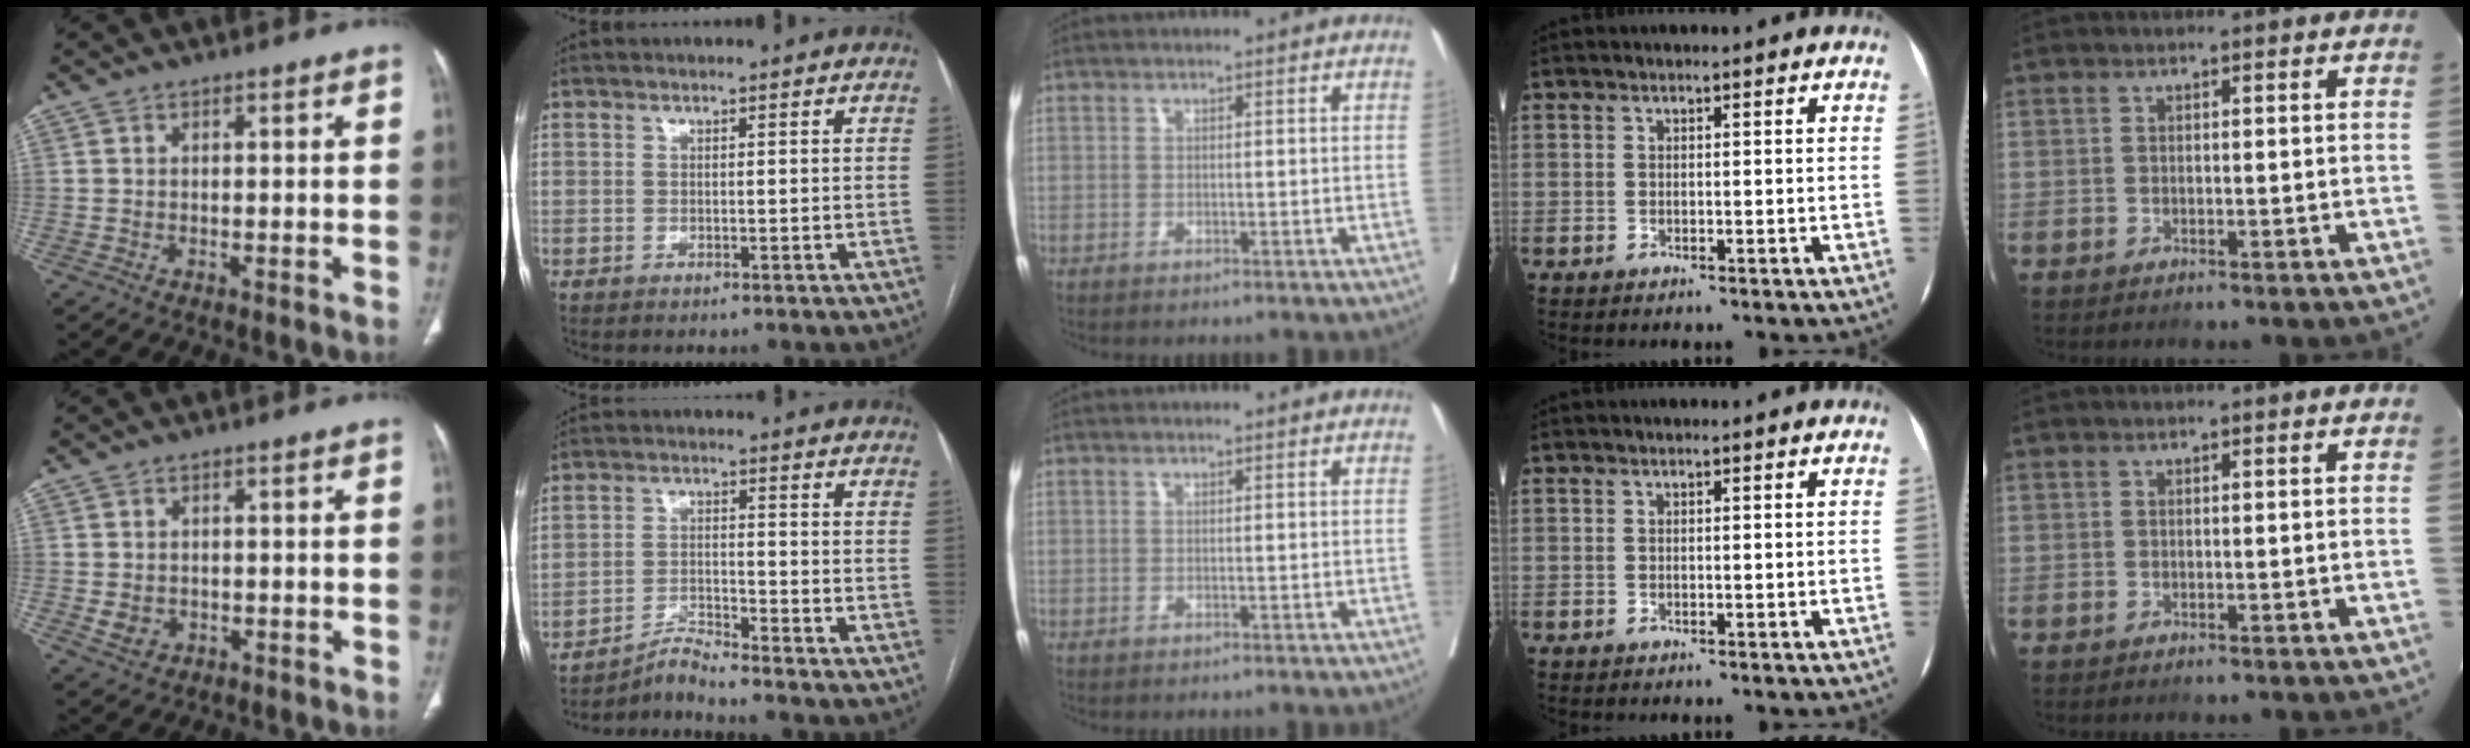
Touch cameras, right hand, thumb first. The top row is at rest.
{"thumb": {"total": 3.0, "force": [-0.8, 2.5, 1.5], "torque": [-0.021, 0.001, -0.006]}, "index": {"total": 4.2, "force": [-4.0, -1.4, 0.0], "torque": [-0.007, -0.018, -0.072]}}